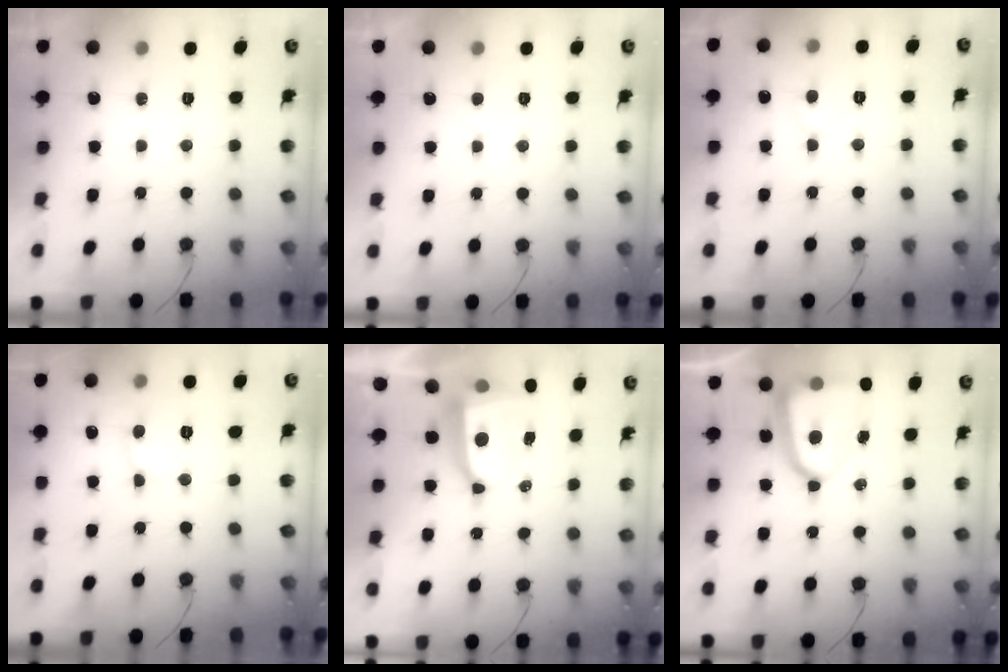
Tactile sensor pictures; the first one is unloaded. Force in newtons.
{"total": 1.9, "press": 1.9, "slide": 0.3}
{"total": 5.5, "press": 5.5, "slide": 0.5}
{"total": 2.1, "press": 2.1, "slide": 0.1}
{"total": 8.2, "press": 8.1, "slide": 1.0}
{"total": 13.5, "press": 13.5, "slide": 1.2}